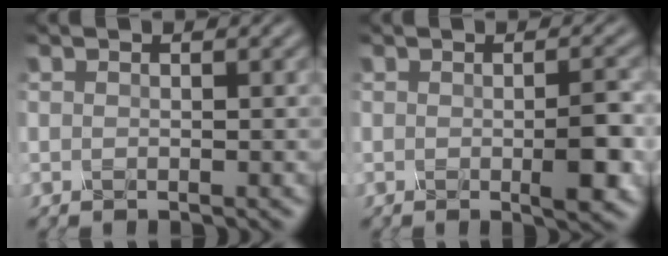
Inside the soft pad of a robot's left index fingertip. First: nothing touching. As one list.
[{"total": 3.2, "force": [-0.9, 0.4, 3.0], "torque": [-0.061, -0.002, -0.009]}]